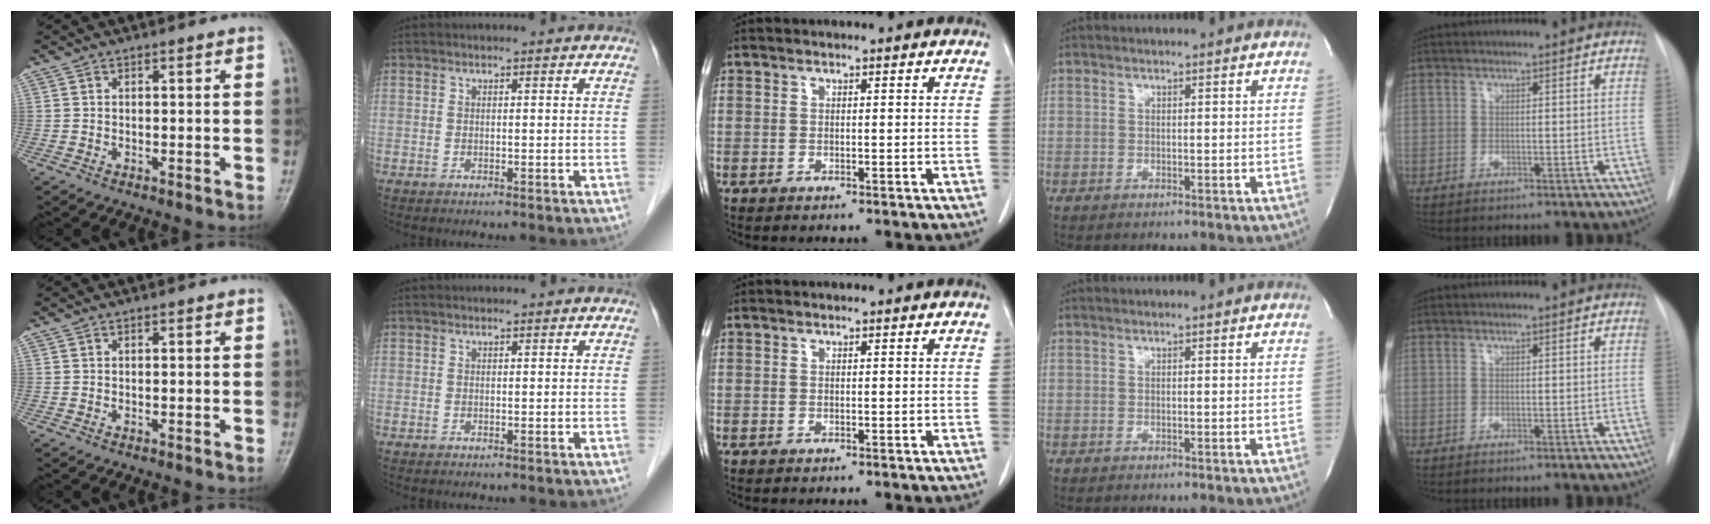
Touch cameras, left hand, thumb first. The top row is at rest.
{}